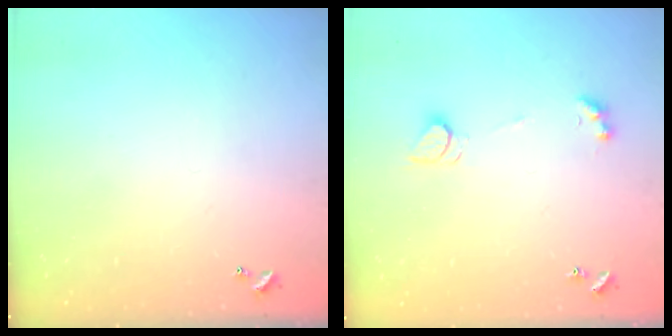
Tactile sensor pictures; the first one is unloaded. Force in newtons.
{"total": 2.2, "press": 2.2, "slide": 0.4}